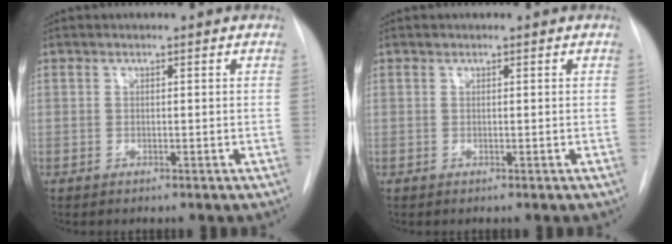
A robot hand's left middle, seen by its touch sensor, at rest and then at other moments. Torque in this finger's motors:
{"motor_torque": [0.32, -0.11, -0.06, 0.00]}